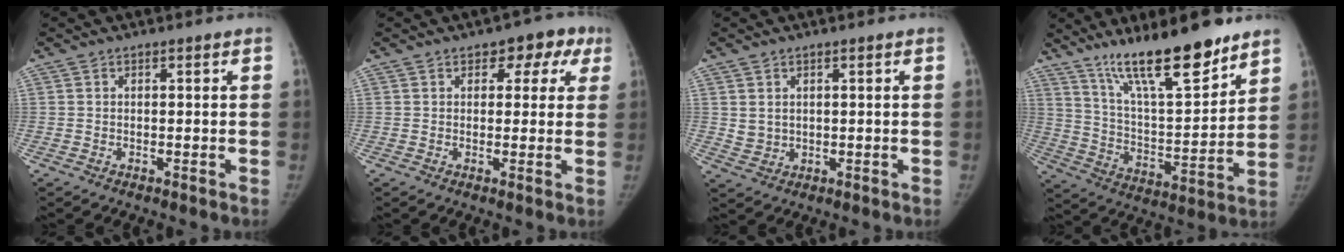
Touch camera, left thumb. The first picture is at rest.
{"total": 6.3, "force": [2.9, 4.1, 3.8], "torque": [0.003, -0.002, 0.026]}
{"total": 2.9, "force": [0.8, 2.4, 1.3], "torque": [-0.019, -0.011, 0.025]}
{"total": 19.8, "force": [14.4, 4.6, 12.8], "torque": [-0.180, -0.084, 0.250]}